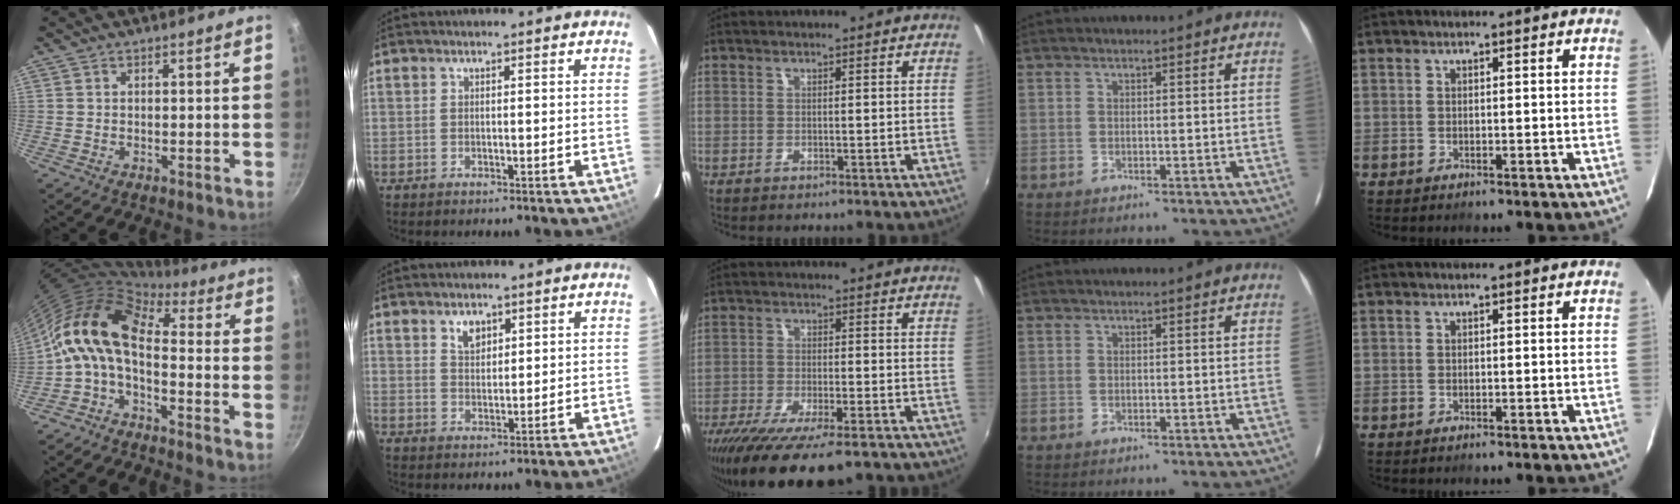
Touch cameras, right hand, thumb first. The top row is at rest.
{"thumb": {"total": 12.7, "force": [-1.3, 7.0, 10.5], "torque": [-0.196, 0.037, -0.042]}, "index": {"total": 3.4, "force": [2.0, 2.2, 1.8], "torque": [-0.023, 0.005, 0.037]}, "middle": {"total": 15.4, "force": [-11.2, 3.2, 10.1], "torque": [-0.203, -0.061, -0.185]}}